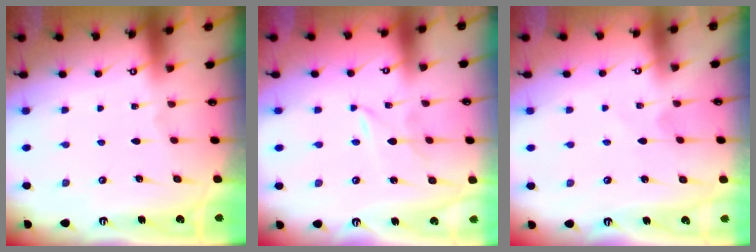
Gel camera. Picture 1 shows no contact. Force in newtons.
{"total": 1.5, "press": 1.4, "slide": 0.2}
{"total": 0.9, "press": 0.8, "slide": 0.1}